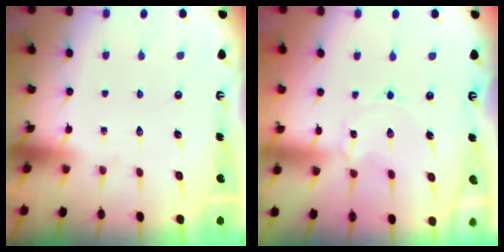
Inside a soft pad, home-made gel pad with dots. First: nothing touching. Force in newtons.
{"total": 1.4, "press": 1.3, "slide": 0.2}